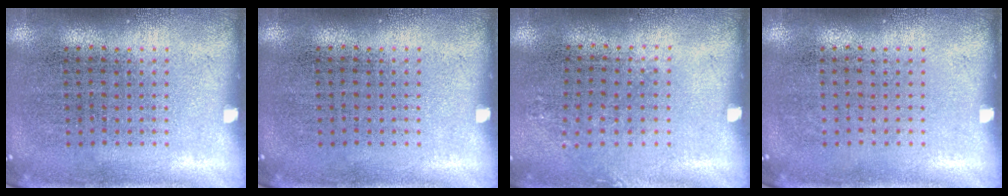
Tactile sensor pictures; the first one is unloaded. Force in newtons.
{"total": 0.0}
{"total": 0.8, "press": 0.7, "slide": 0.5}
{"total": 0.0}